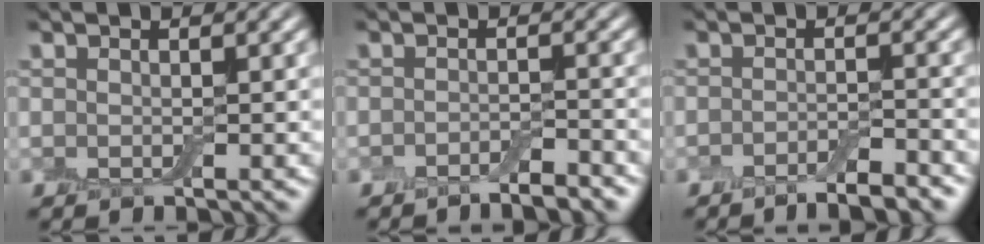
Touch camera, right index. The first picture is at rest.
{"total": 2.0, "force": [-1.7, 0.2, 1.0], "torque": [-0.013, 0.001, -0.030]}
{"total": 3.0, "force": [-2.4, 0.4, 1.7], "torque": [-0.024, 0.002, -0.041]}